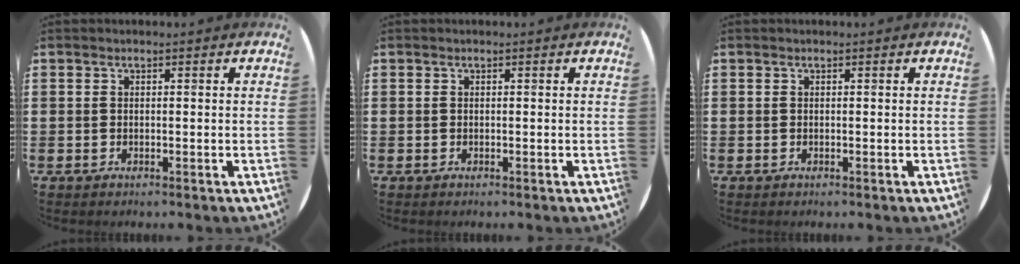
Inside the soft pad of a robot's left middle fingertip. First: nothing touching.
{"total": 0.0}
{"total": 0.0}